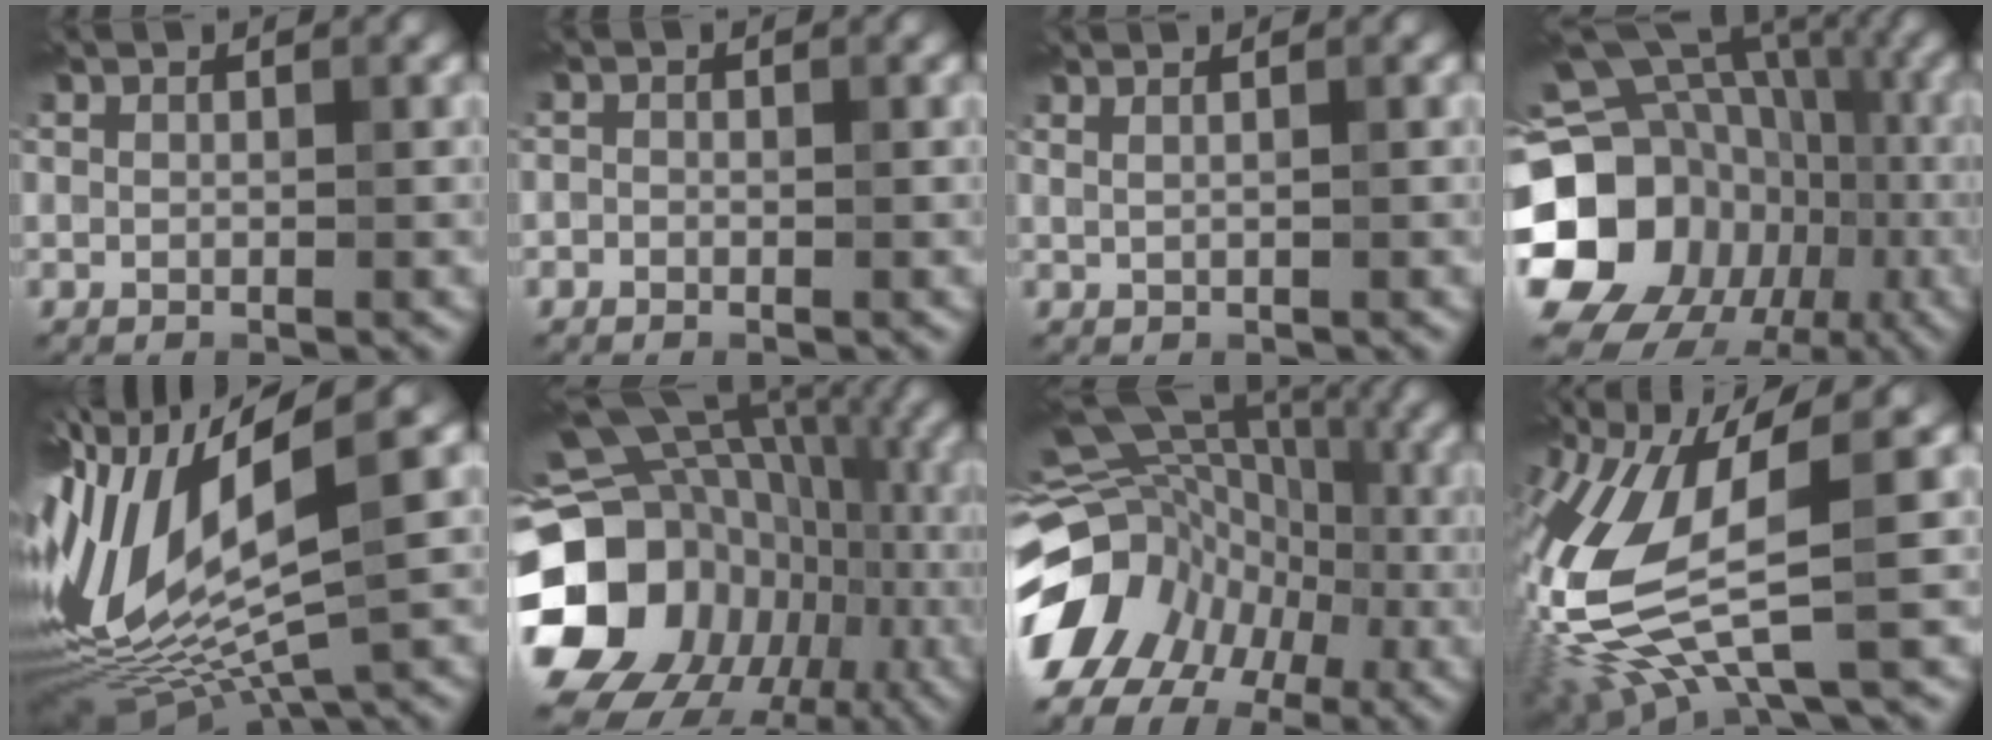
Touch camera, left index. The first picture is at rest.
{"total": 0.7, "force": [-0.6, 0.3, 0.0], "torque": [0.007, 0.000, -0.019]}
{"total": 1.1, "force": [0.9, 0.3, 0.7], "torque": [-0.008, 0.003, 0.007]}
{"total": 21.7, "force": [-4.2, 18.8, 10.1], "torque": [-0.181, -0.002, -0.102]}
{"total": 13.3, "force": [0.5, 4.1, 12.7], "torque": [-0.285, -0.001, 0.031]}
{"total": 19.0, "force": [-3.9, 15.8, 9.7], "torque": [-0.192, 0.003, -0.069]}
{"total": 14.7, "force": [-5.0, 12.0, 6.8], "torque": [-0.139, 0.003, -0.098]}
{"total": 11.0, "force": [-1.7, 3.6, 10.3], "torque": [-0.235, -0.020, -0.036]}